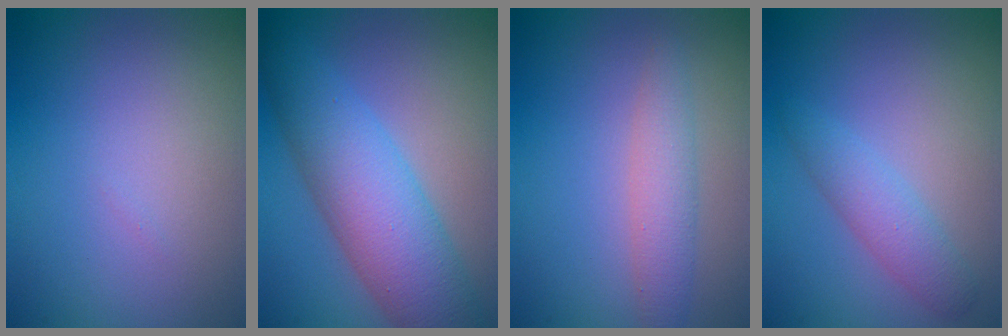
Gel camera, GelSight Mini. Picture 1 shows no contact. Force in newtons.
{"total": 7.8, "press": 7.8, "slide": 0.1}
{"total": 2.4, "press": 2.4, "slide": 0.1}
{"total": 2.4, "press": 2.4, "slide": 0.1}